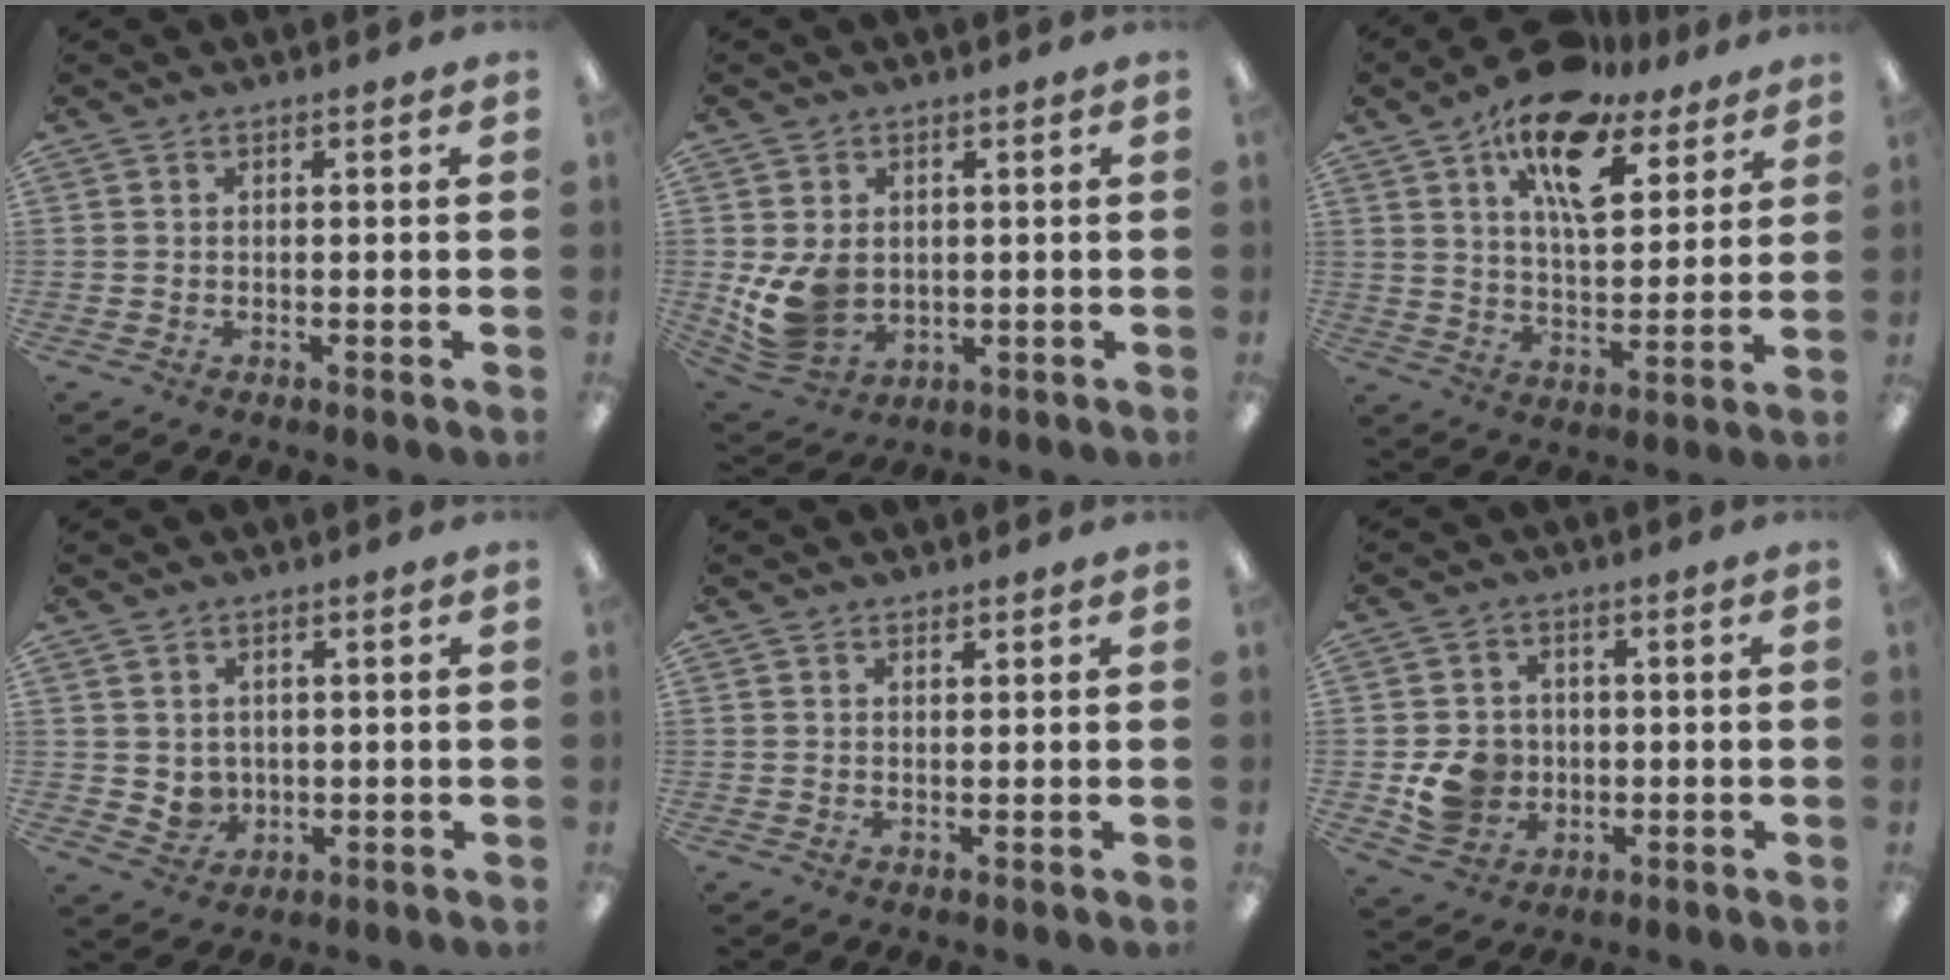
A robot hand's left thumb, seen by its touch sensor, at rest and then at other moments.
{"total": 10.1, "force": [0.4, 8.1, 6.1], "torque": [-0.140, -0.002, 0.012]}
{"total": 15.9, "force": [10.8, 7.0, 9.2], "torque": [-0.154, -0.048, 0.187]}
{"total": 3.7, "force": [2.0, 3.1, 0.5], "torque": [-0.010, -0.009, 0.038]}
{"total": 1.1, "force": [1.0, 0.3, 0.1], "torque": [0.005, -0.004, 0.018]}
{"total": 8.3, "force": [-1.0, 7.6, 3.3], "torque": [-0.062, 0.012, -0.013]}